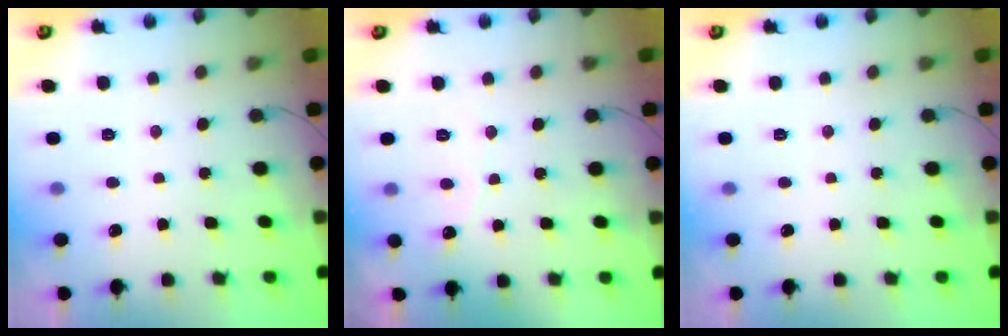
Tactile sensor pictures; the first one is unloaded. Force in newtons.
{"total": 2.9, "press": 2.9, "slide": 0.2}
{"total": 0.0}